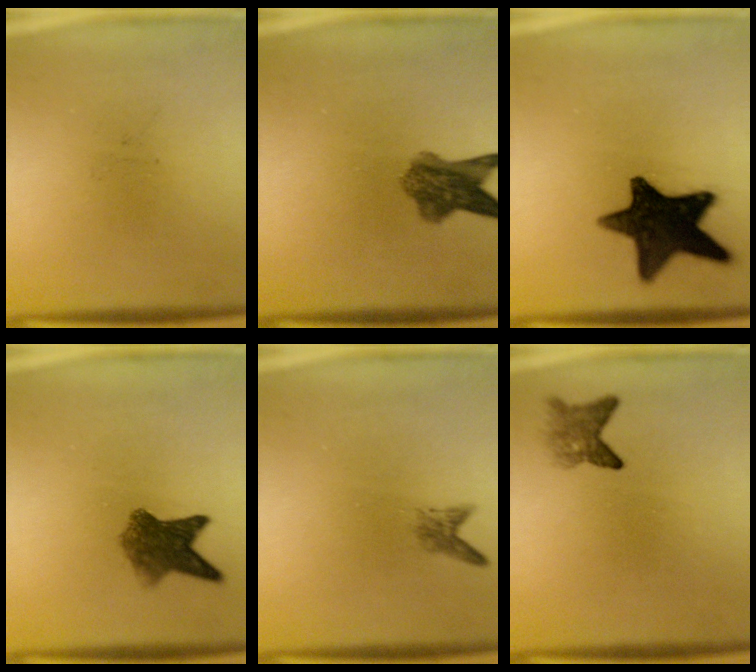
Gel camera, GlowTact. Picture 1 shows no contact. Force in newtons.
{"total": 6.6}
{"total": 15.6}
{"total": 6.3}
{"total": 1.6}
{"total": 2.8}